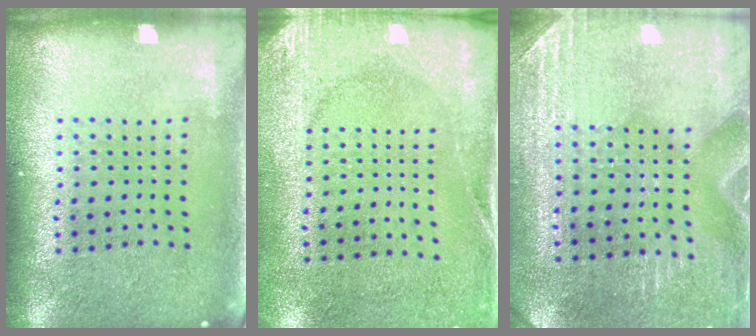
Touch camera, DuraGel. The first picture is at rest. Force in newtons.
{"total": 2.6, "press": 2.0, "slide": 1.6}
{"total": 2.9, "press": 2.8, "slide": 0.8}